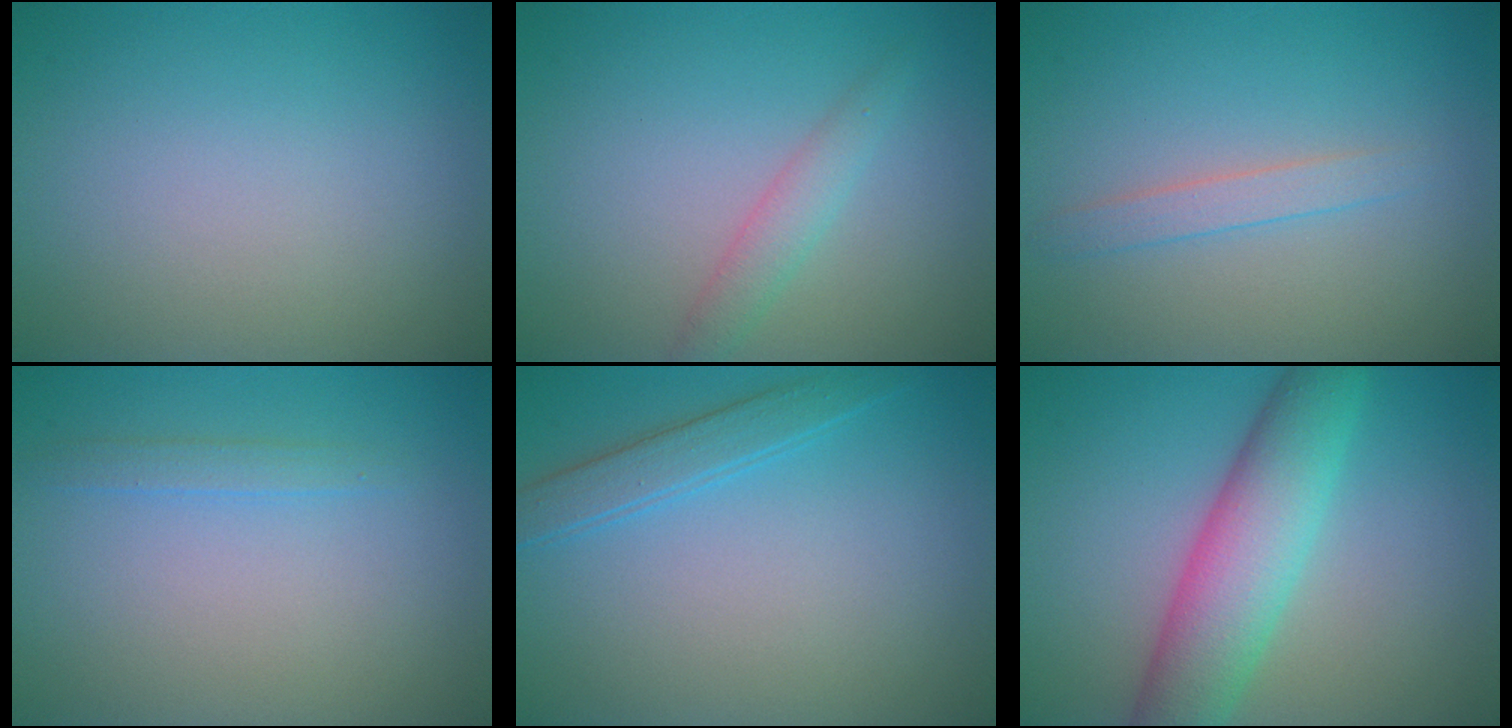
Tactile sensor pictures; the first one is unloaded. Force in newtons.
{"total": 1.9, "press": 1.9, "slide": 0.0}
{"total": 1.5, "press": 1.5, "slide": 0.1}
{"total": 1.1, "press": 1.1, "slide": 0.0}
{"total": 2.2, "press": 2.2, "slide": 0.2}
{"total": 6.9, "press": 6.9, "slide": 0.3}